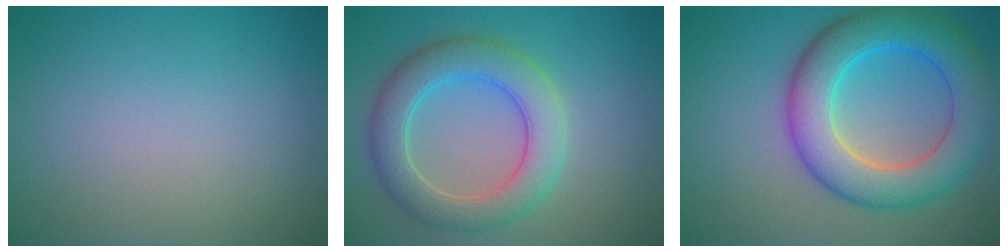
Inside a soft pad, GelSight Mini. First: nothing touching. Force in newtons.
{"total": 5.9, "press": 5.9, "slide": 0.3}
{"total": 8.8, "press": 8.8, "slide": 0.2}